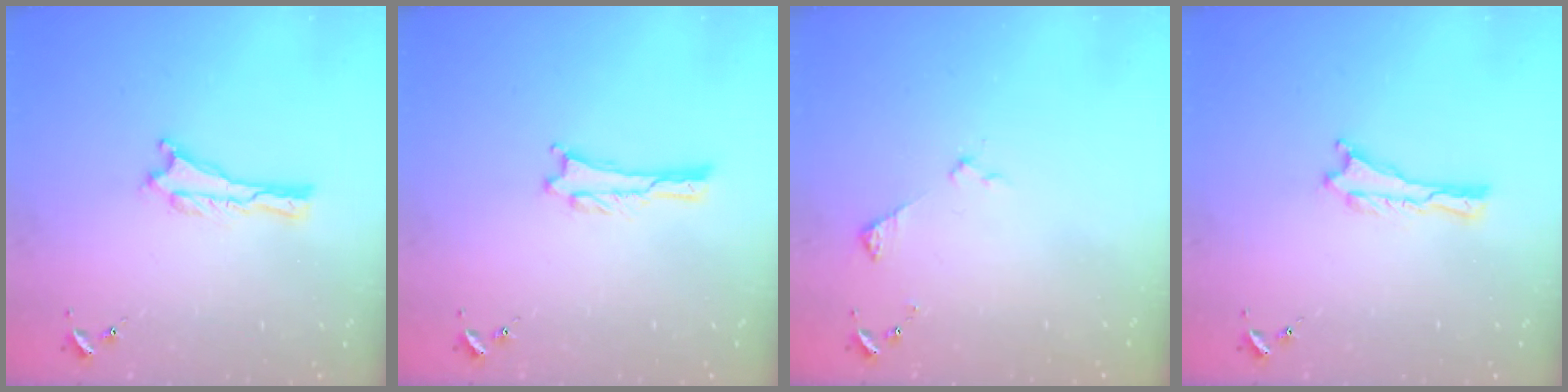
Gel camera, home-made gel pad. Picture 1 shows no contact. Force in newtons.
{"total": 0.6, "press": 0.6, "slide": 0.1}
{"total": 2.9, "press": 2.9, "slide": 0.3}
{"total": 0.0}